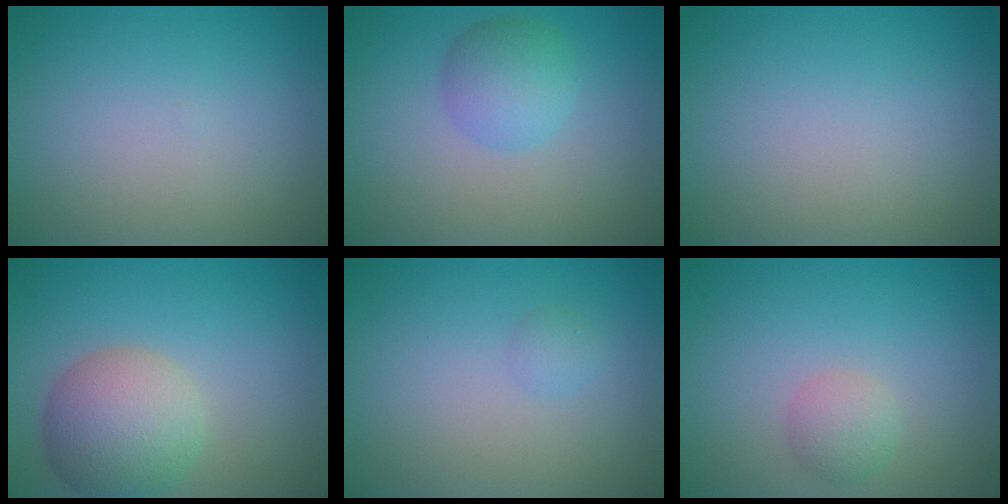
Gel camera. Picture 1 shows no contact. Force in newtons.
{"total": 3.4, "press": 3.4, "slide": 0.1}
{"total": 0.0}
{"total": 6.3, "press": 6.2, "slide": 0.4}
{"total": 0.9, "press": 0.9, "slide": 0.0}
{"total": 1.9, "press": 1.9, "slide": 0.1}